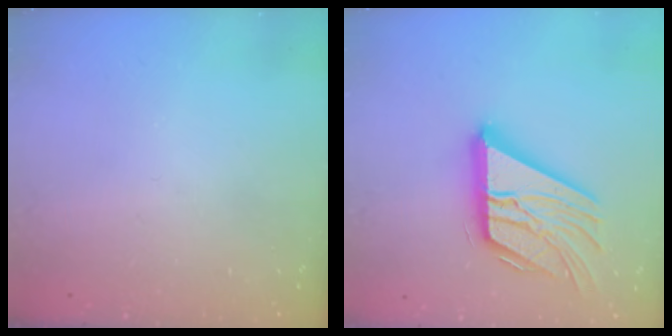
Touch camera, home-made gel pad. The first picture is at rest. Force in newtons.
{"total": 21.7, "press": 21.6, "slide": 1.9}